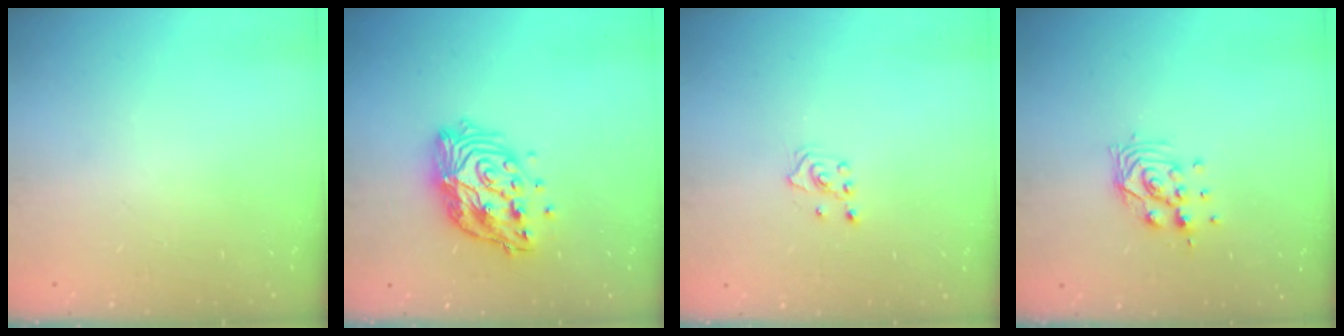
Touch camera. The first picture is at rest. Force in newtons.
{"total": 16.8, "press": 16.7, "slide": 1.5}
{"total": 2.4, "press": 2.2, "slide": 0.8}
{"total": 8.5, "press": 8.5, "slide": 0.8}